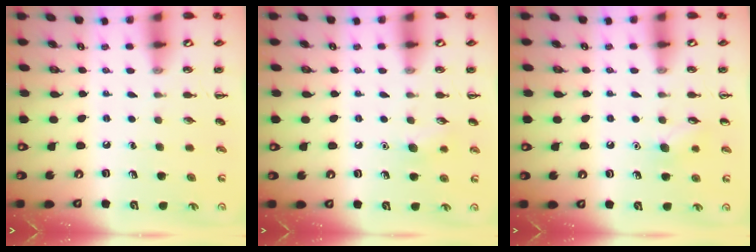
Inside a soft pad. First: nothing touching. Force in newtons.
{"total": 6.9, "press": 6.7, "slide": 1.7}
{"total": 7.0, "press": 6.7, "slide": 2.2}